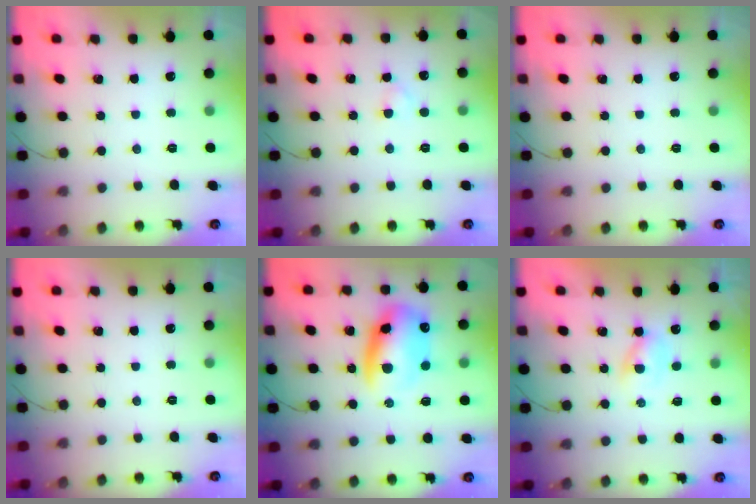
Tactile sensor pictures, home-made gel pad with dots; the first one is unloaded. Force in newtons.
{"total": 1.9, "press": 1.6, "slide": 1.0}
{"total": 0.0}
{"total": 0.0}
{"total": 13.1, "press": 12.7, "slide": 3.4}
{"total": 2.3, "press": 2.1, "slide": 1.0}